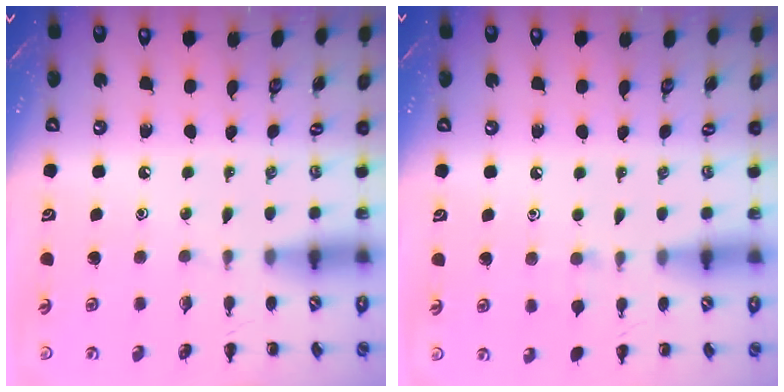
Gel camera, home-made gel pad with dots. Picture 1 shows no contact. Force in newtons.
{"total": 5.3, "press": 4.9, "slide": 2.0}